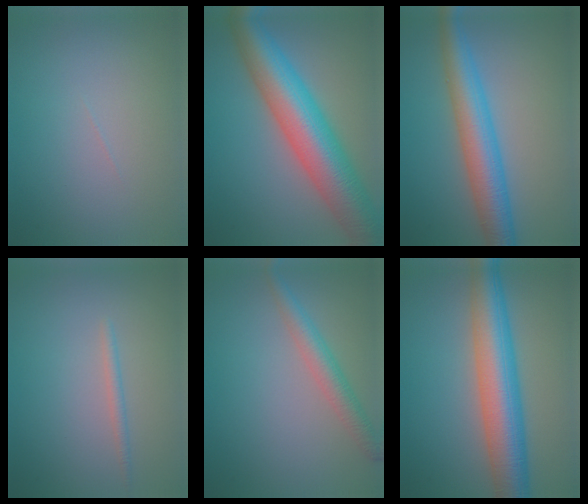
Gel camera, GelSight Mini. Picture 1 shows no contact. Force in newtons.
{"total": 11.2, "press": 11.2, "slide": 0.4}
{"total": 6.5, "press": 6.5, "slide": 0.1}
{"total": 1.0, "press": 1.0, "slide": 0.1}
{"total": 2.9, "press": 2.9, "slide": 0.1}
{"total": 8.8, "press": 8.8, "slide": 0.5}